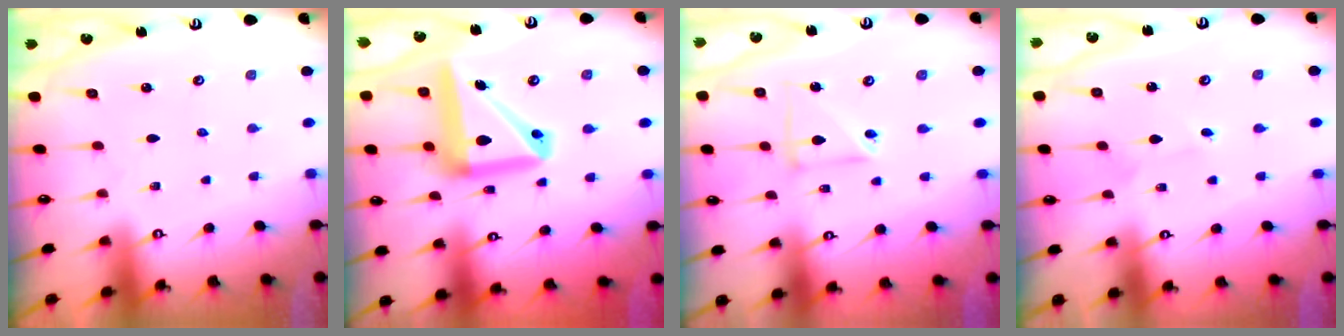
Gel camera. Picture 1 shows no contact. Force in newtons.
{"total": 16.7, "press": 16.6, "slide": 2.1}
{"total": 7.2, "press": 7.2, "slide": 0.6}
{"total": 1.9, "press": 1.9, "slide": 0.2}